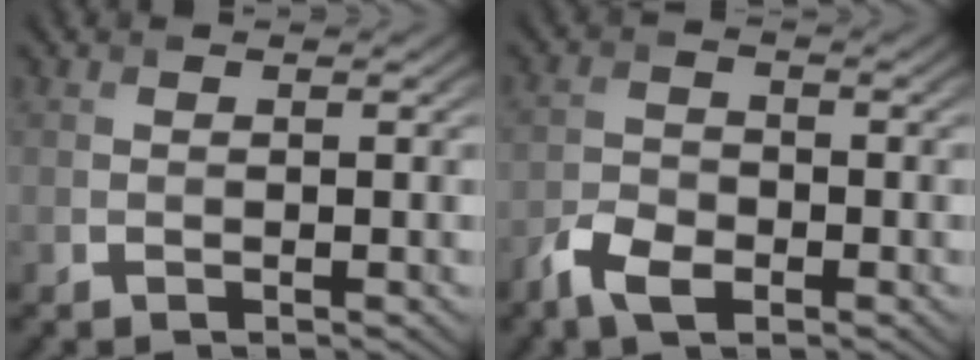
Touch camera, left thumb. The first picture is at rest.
{"total": 4.4, "force": [-2.7, 2.4, 2.6], "torque": [-0.054, -0.005, -0.062]}